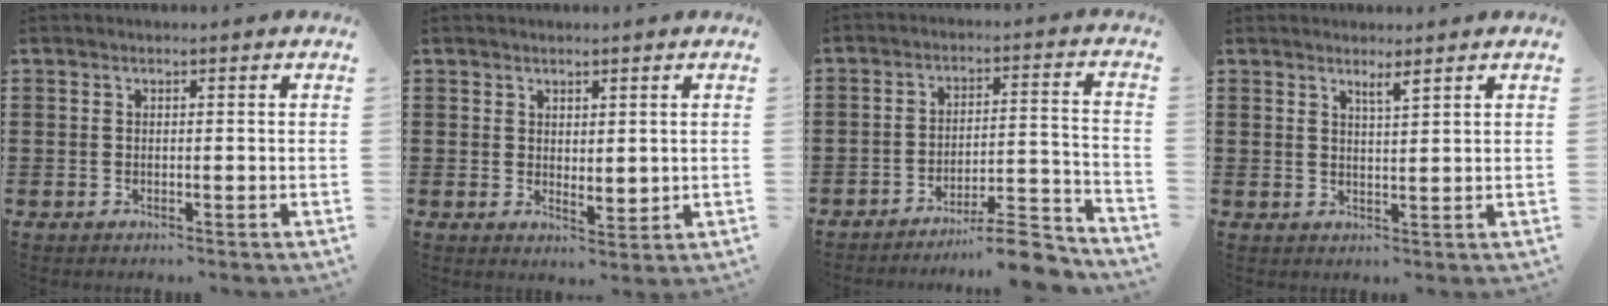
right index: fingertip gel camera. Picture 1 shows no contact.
{"total": 2.0, "force": [1.7, 0.8, 0.6], "torque": [-0.007, -0.001, 0.032]}
{"total": 8.7, "force": [-7.9, 0.6, 3.7], "torque": [-0.049, 0.015, -0.147]}
{"total": 1.9, "force": [1.6, 0.0, 1.1], "torque": [-0.023, -0.001, 0.028]}